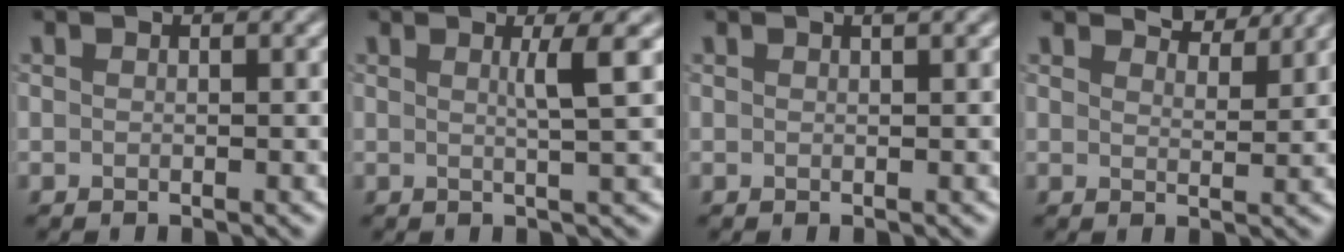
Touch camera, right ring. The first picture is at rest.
{"total": 2.8, "force": [0.7, 0.4, 2.7], "torque": [-0.038, 0.004, 0.006]}
{"total": 0.8, "force": [0.4, 0.2, 0.6], "torque": [-0.004, 0.003, 0.007]}
{"total": 3.1, "force": [3.0, 0.4, 0.8], "torque": [-0.014, -0.004, 0.038]}